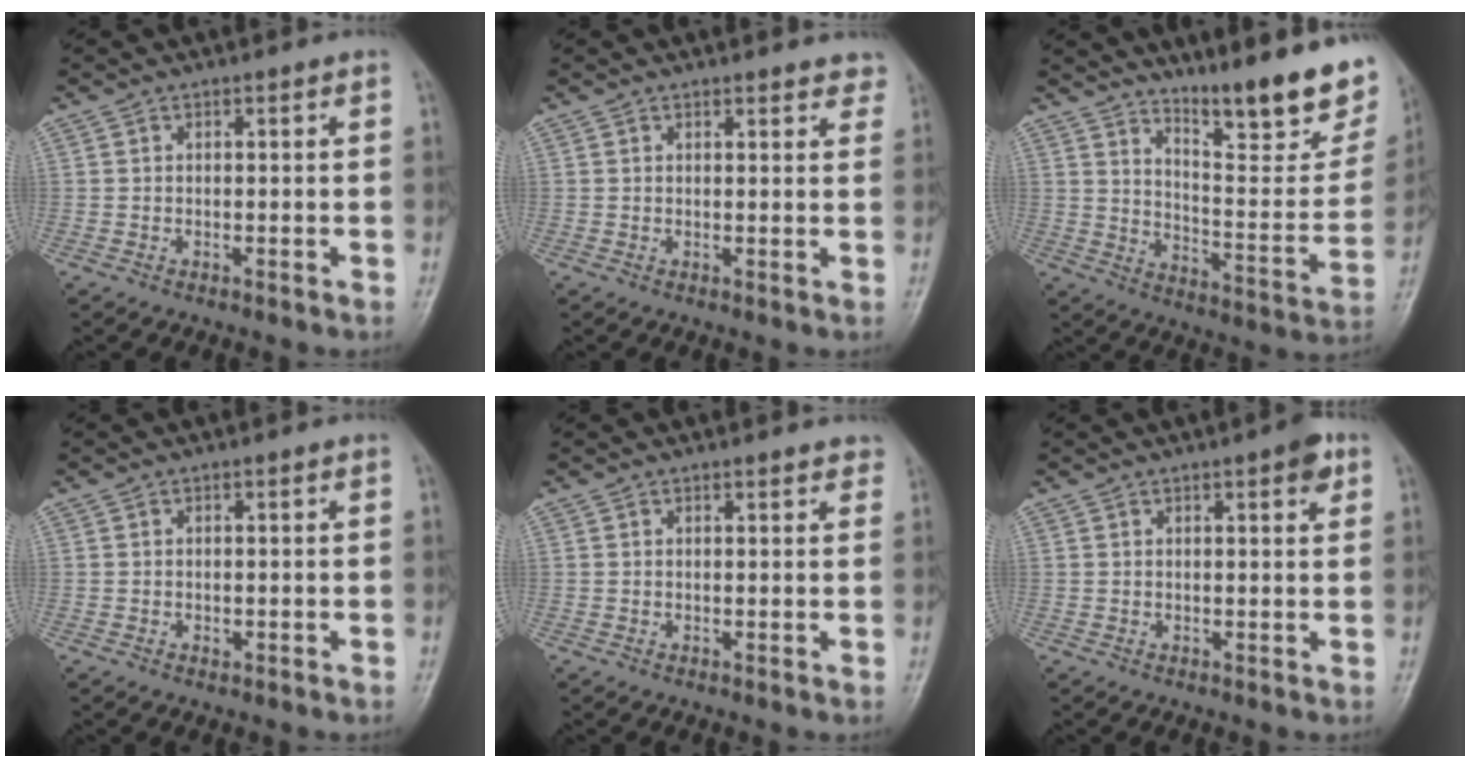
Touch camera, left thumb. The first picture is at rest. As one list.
[{"total": 4.0, "force": [3.5, 1.3, 1.4], "torque": [0.010, -0.011, 0.029]}, {"total": 22.1, "force": [15.6, 5.2, 14.8], "torque": [-0.175, -0.103, 0.227]}, {"total": 0.8, "force": [-0.2, 0.5, 0.5], "torque": [-0.007, 0.002, -0.001]}, {"total": 2.3, "force": [1.9, 0.7, 1.1], "torque": [0.001, -0.001, 0.017]}, {"total": 3.5, "force": [1.8, 0.9, 2.8], "torque": [-0.033, -0.005, 0.019]}]